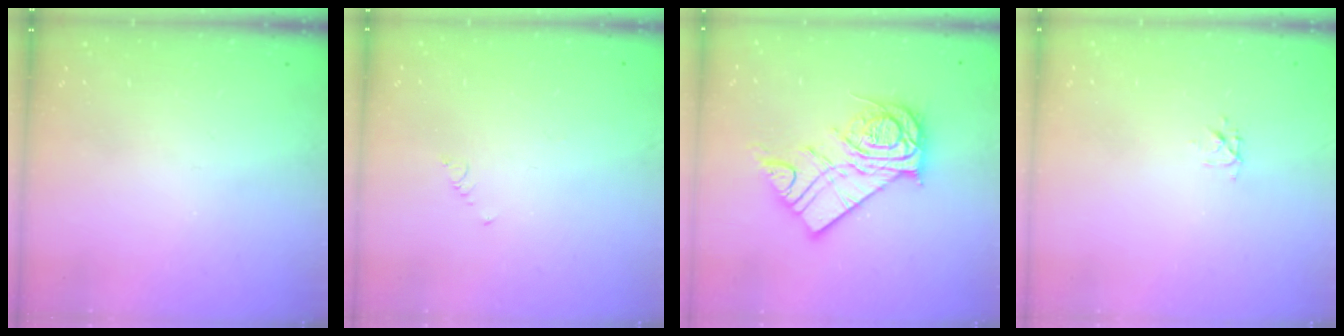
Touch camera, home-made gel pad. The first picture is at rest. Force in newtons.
{"total": 0.7, "press": 0.6, "slide": 0.2}
{"total": 16.1, "press": 16.1, "slide": 1.4}
{"total": 3.2, "press": 3.2, "slide": 0.3}